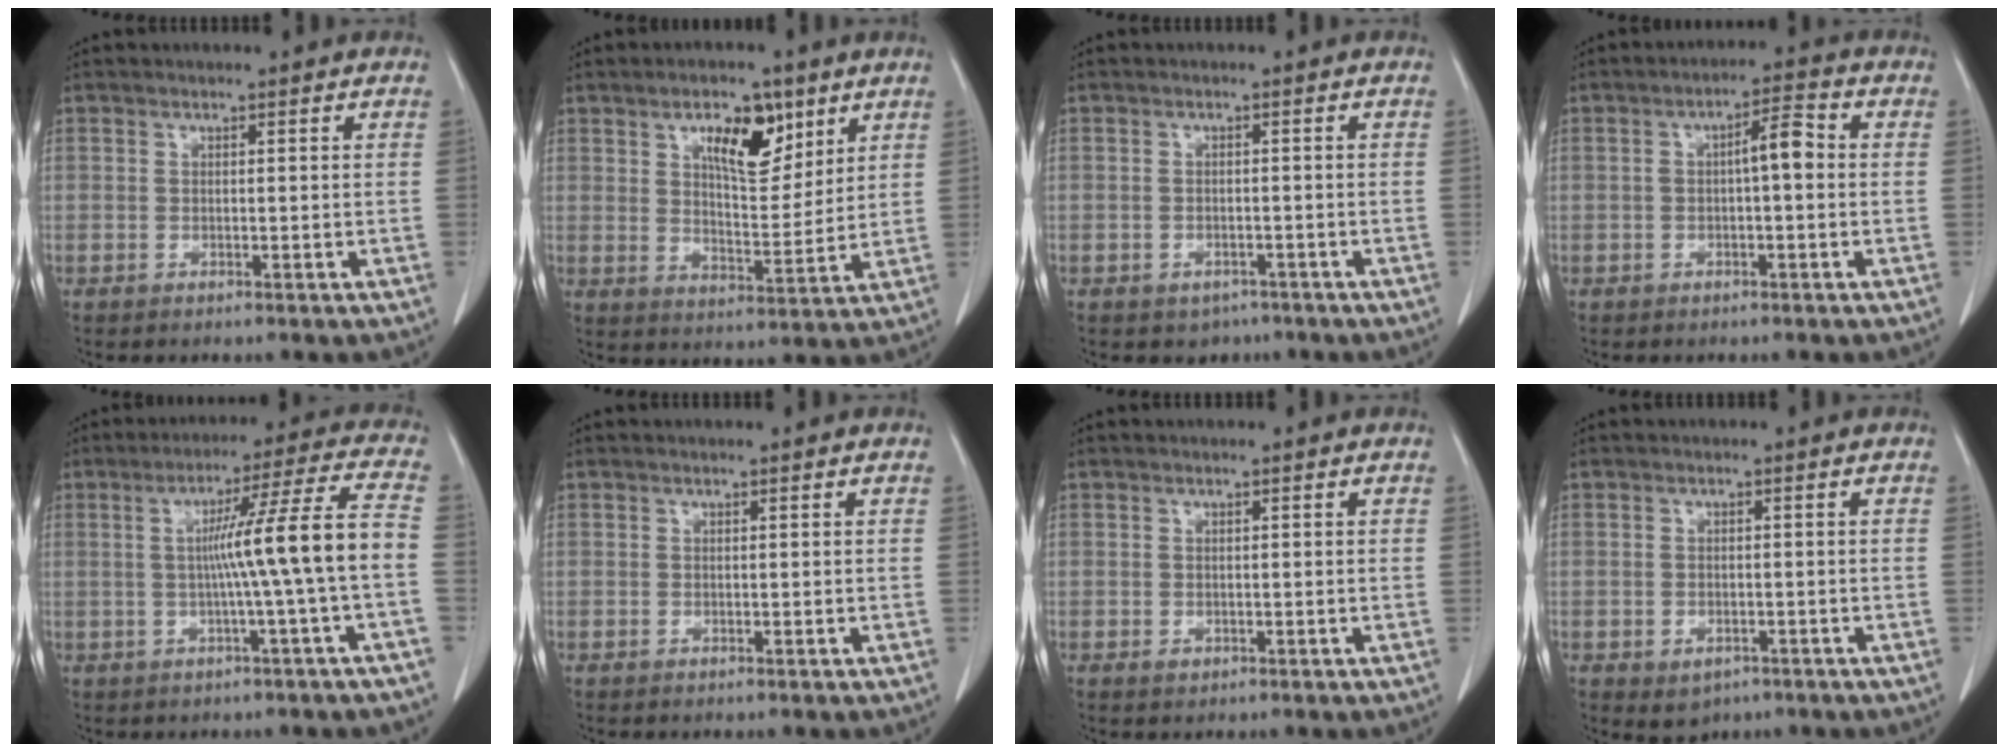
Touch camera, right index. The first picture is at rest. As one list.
[{"total": 9.5, "force": [5.0, 3.8, 7.1], "torque": [-0.116, 0.004, 0.088]}, {"total": 2.8, "force": [-1.8, 2.0, 0.6], "torque": [-0.007, 0.007, -0.018]}, {"total": 4.6, "force": [0.1, 1.0, 4.5], "torque": [-0.070, 0.019, -0.002]}, {"total": 10.8, "force": [-1.2, -2.0, 10.6], "torque": [-0.162, 0.016, -0.014]}, {"total": 0.0}, {"total": 0.8, "force": [-0.3, 0.7, 0.3], "torque": [-0.005, 0.001, 0.000]}, {"total": 3.1, "force": [-1.6, 2.3, 1.3], "torque": [-0.015, 0.002, -0.009]}]